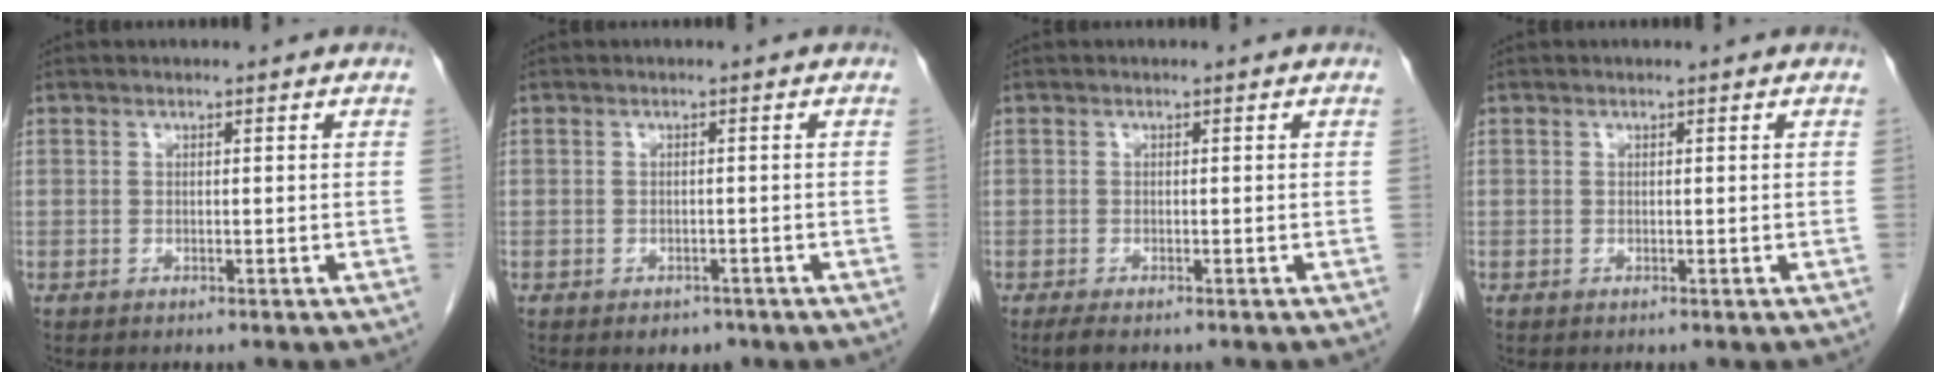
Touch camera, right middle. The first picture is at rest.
{"total": 2.0, "force": [-1.3, 1.2, 0.7], "torque": [-0.008, 0.003, -0.011]}
{"total": 2.0, "force": [-1.5, 0.5, 1.3], "torque": [-0.026, -0.006, -0.023]}
{"total": 0.0}